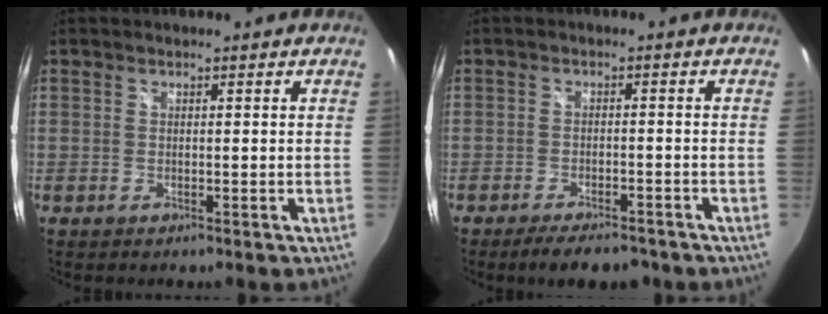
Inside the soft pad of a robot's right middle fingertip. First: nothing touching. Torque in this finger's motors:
{"motor_torque": [1.16, -0.97, 0.18, 0.08]}